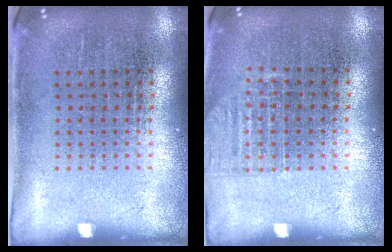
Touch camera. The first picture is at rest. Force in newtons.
{"total": 0.9, "press": 0.8, "slide": 0.3}